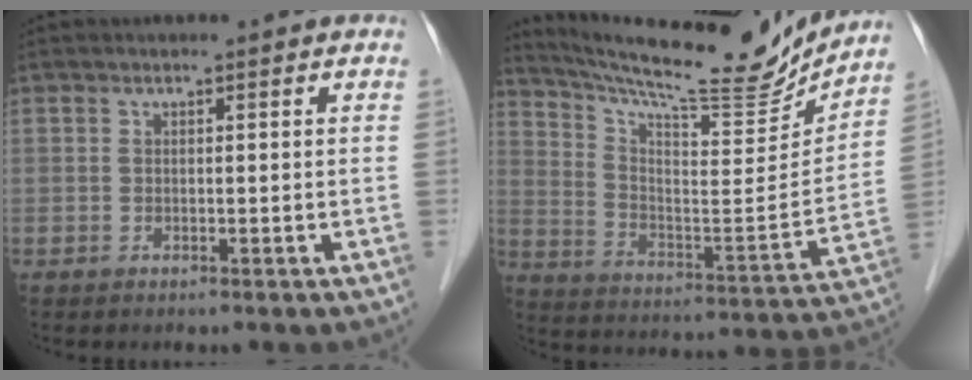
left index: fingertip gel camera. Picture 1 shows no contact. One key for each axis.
{"total": 21.7, "fx": 20.0, "fy": 2.1, "fz": 8.1, "tx": -0.144, "ty": -0.050, "tz": 0.301}